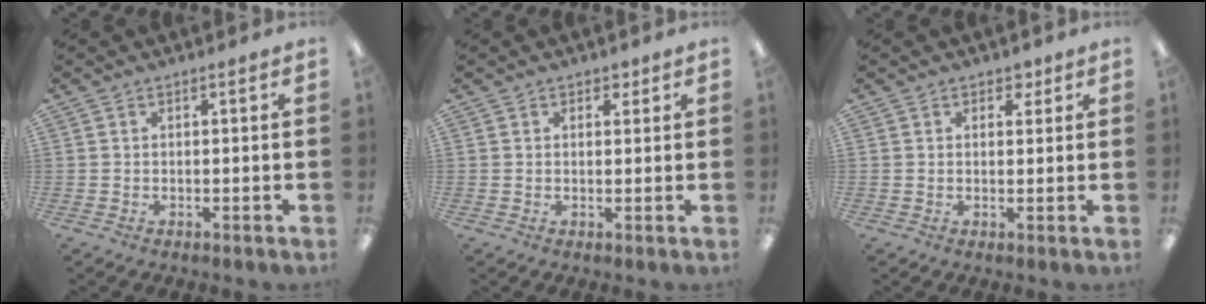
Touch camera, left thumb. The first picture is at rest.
{"total": 1.7, "force": [1.2, 1.1, 0.6], "torque": [0.004, -0.004, 0.017]}
{"total": 2.3, "force": [1.5, 1.5, 0.8], "torque": [-0.001, -0.004, 0.025]}